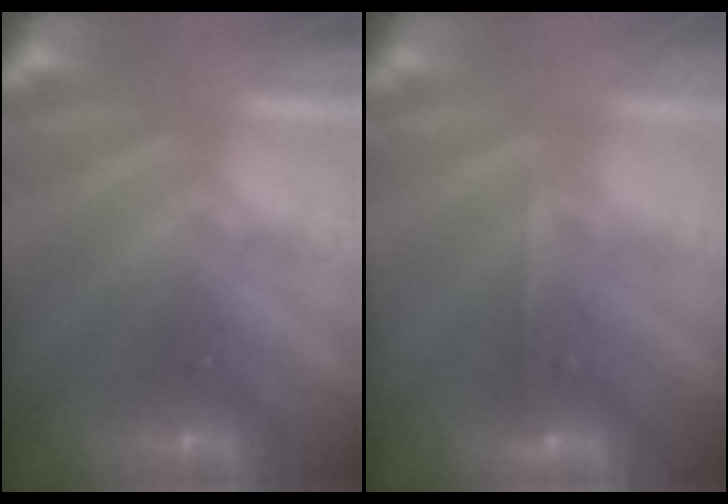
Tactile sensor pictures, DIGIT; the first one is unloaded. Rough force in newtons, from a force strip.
{"total": 1.8}